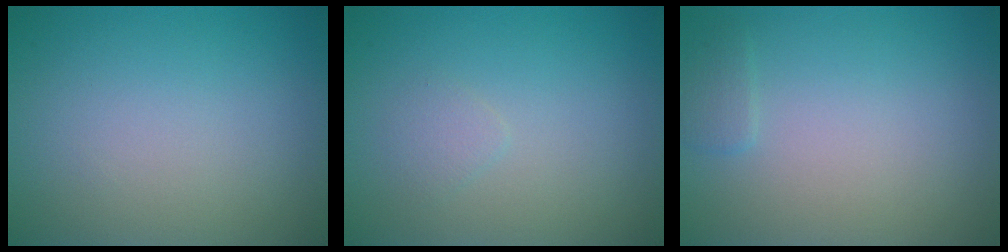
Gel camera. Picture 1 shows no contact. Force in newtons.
{"total": 0.9, "press": 0.9, "slide": 0.0}
{"total": 0.9, "press": 0.9, "slide": 0.1}